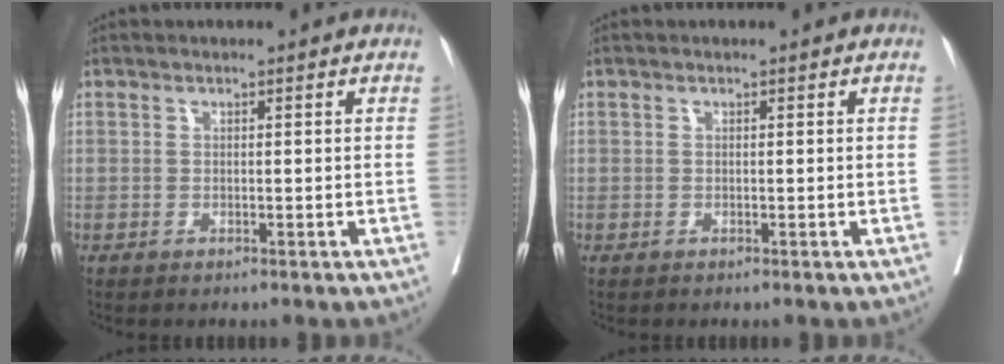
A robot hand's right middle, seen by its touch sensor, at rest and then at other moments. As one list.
[{"total": 0.0}]